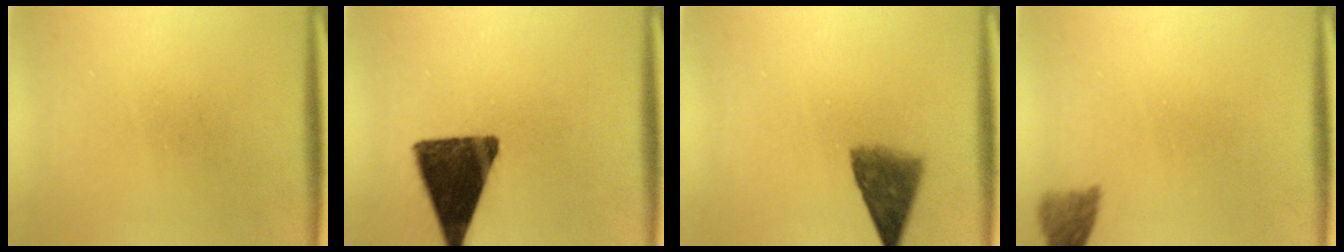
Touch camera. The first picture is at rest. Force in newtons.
{"total": 14.9}
{"total": 5.4}
{"total": 2.5}